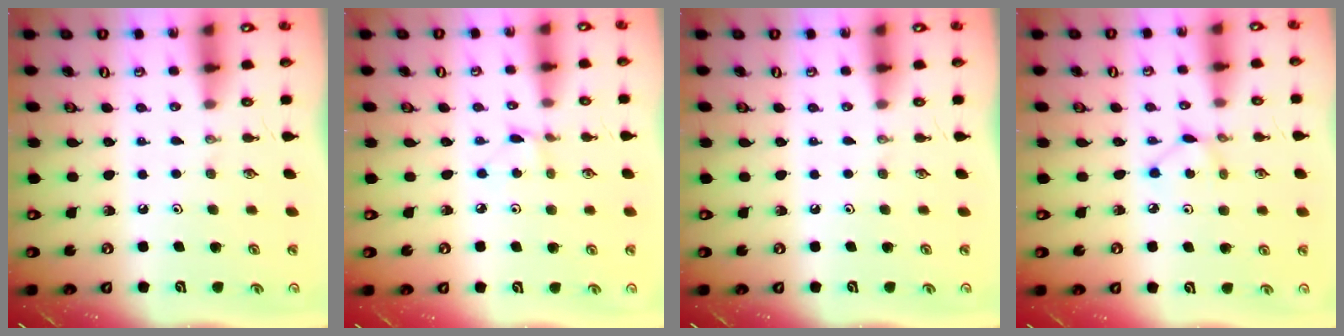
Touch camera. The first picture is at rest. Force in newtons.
{"total": 1.4, "press": 1.4, "slide": 0.2}
{"total": 0.0}
{"total": 3.3, "press": 3.3, "slide": 0.1}